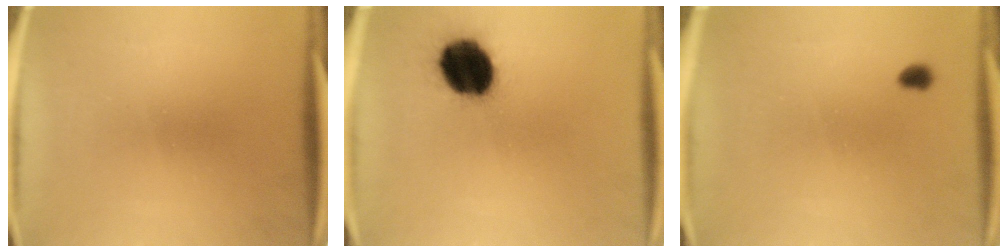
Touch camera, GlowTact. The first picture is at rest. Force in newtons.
{"total": 16.6}
{"total": 1.3}